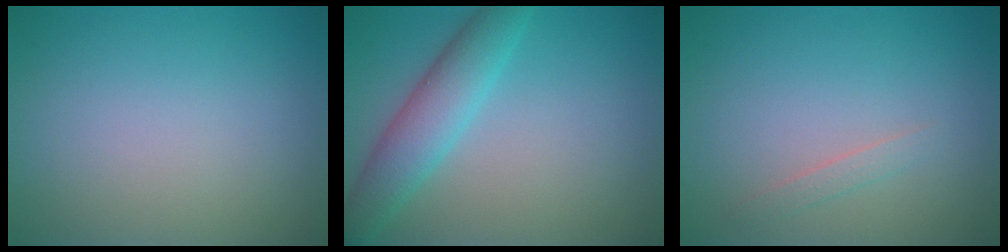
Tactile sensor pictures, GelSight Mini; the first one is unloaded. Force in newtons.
{"total": 4.4, "press": 4.4, "slide": 0.2}
{"total": 0.9, "press": 0.9, "slide": 0.0}